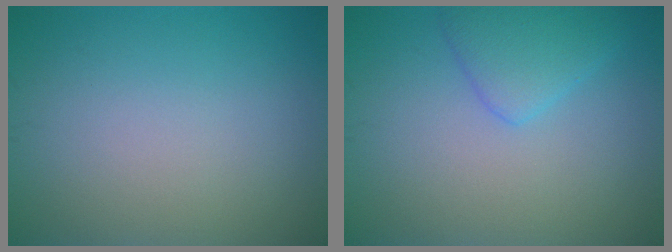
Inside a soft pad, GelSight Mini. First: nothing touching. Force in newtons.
{"total": 2.8, "press": 2.8, "slide": 0.1}